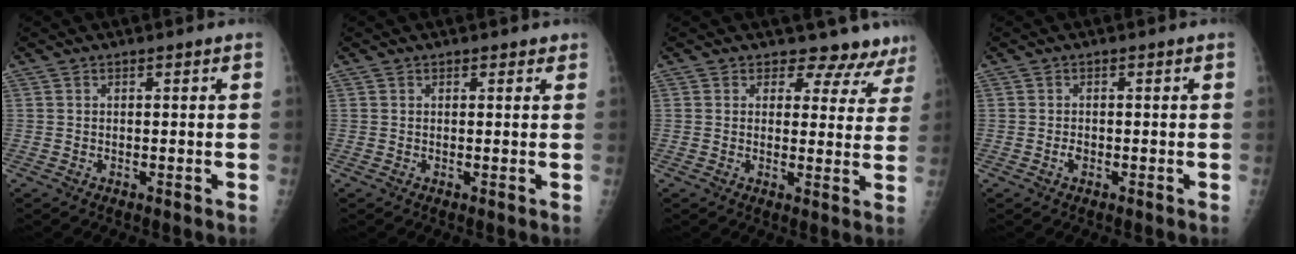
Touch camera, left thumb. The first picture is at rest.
{"total": 1.1, "force": [0.8, 0.7, 0.3], "torque": [0.008, -0.004, 0.006]}
{"total": 9.4, "force": [8.5, 4.1, 0.1], "torque": [0.051, -0.049, 0.069]}
{"total": 1.1, "force": [-0.4, 0.7, 0.7], "torque": [-0.011, 0.002, -0.008]}